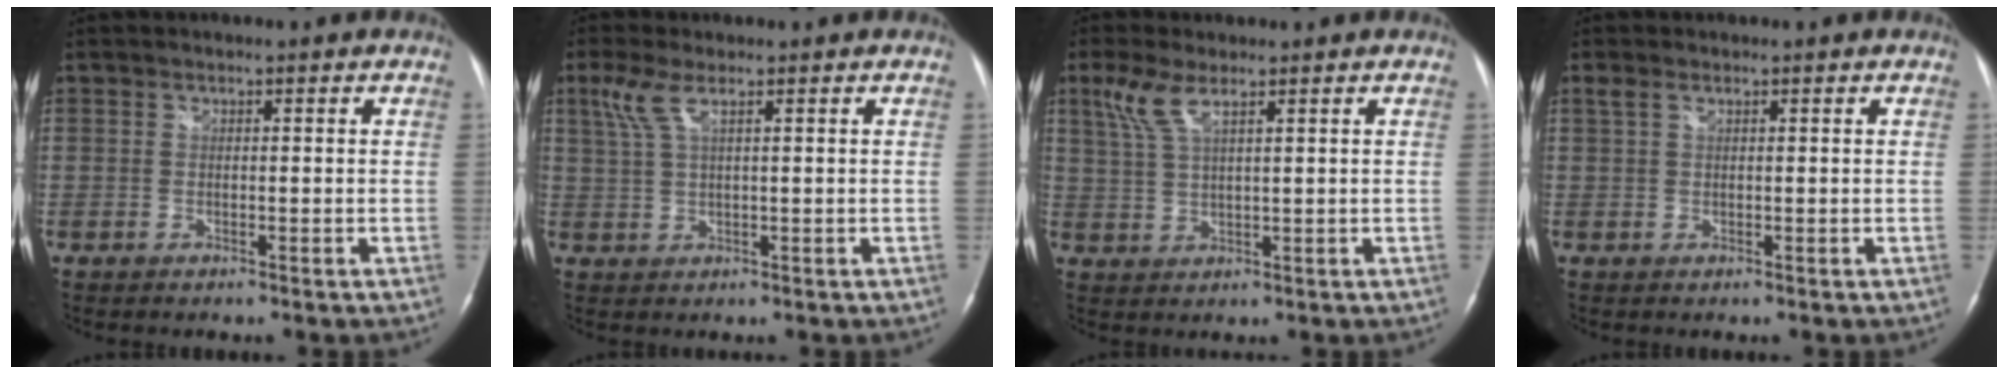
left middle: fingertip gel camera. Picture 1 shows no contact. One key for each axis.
{"total": 3.9, "fx": 2.0, "fy": 0.6, "fz": 3.3, "tx": -0.086, "ty": 0.015, "tz": 0.049}
{"total": 4.7, "fx": 2.8, "fy": 0.9, "fz": 3.7, "tx": -0.095, "ty": 0.012, "tz": 0.064}
{"total": 1.2, "fx": 0.8, "fy": 0.4, "fz": 0.8, "tx": -0.026, "ty": 0.018, "tz": 0.018}